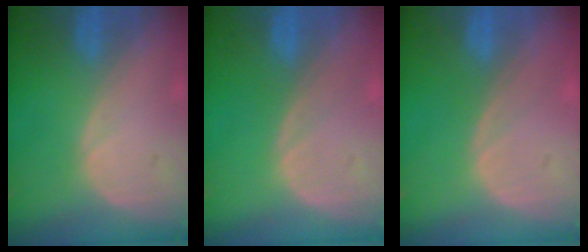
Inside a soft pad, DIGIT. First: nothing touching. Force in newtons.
{"total": 0.0}
{"total": 0.6, "press": 0.2, "slide": 0.5}